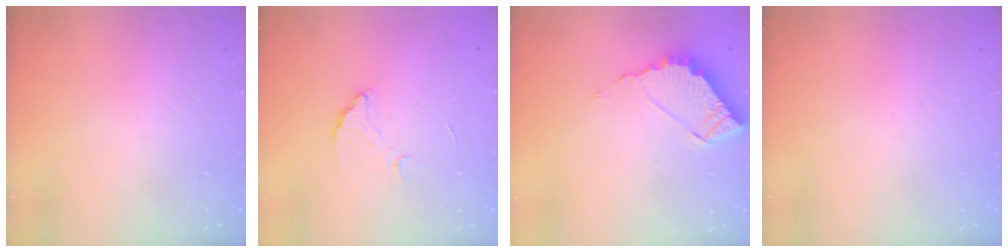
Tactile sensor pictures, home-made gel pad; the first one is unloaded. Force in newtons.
{"total": 3.6, "press": 3.6, "slide": 0.2}
{"total": 8.1, "press": 8.1, "slide": 0.5}
{"total": 0.0}